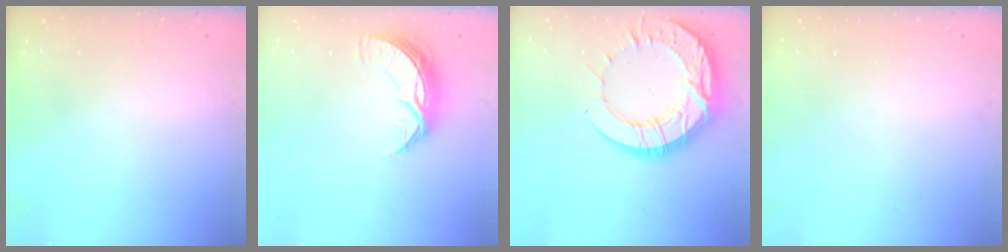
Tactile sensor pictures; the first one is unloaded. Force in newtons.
{"total": 8.7, "press": 8.7, "slide": 0.3}
{"total": 20.2, "press": 20.1, "slide": 1.8}
{"total": 0.0}